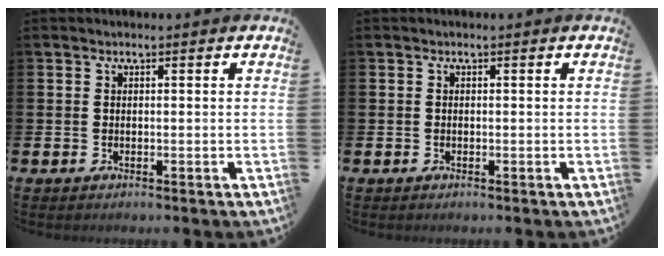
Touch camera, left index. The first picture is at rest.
{"total": 0.0}